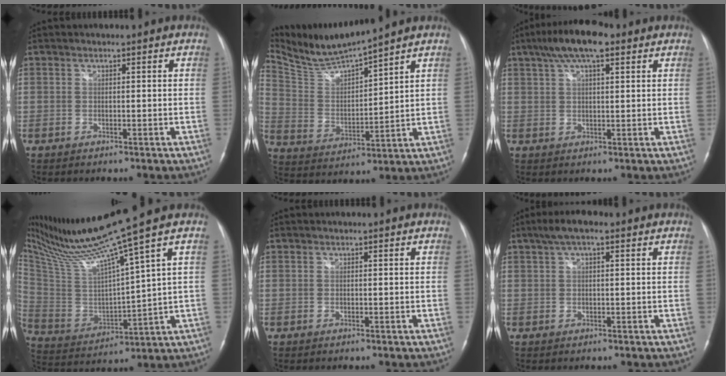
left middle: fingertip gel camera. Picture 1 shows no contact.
{"total": 10.0, "force": [9.4, -1.2, 3.1], "torque": [-0.077, -0.005, 0.194]}
{"total": 8.9, "force": [5.5, 2.4, 6.7], "torque": [-0.125, 0.024, 0.090]}
{"total": 16.8, "force": [12.6, -2.7, 10.8], "torque": [-0.194, -0.014, 0.237]}
{"total": 0.0}
{"total": 4.6, "force": [2.6, 1.3, 3.6], "torque": [-0.070, 0.029, 0.041]}